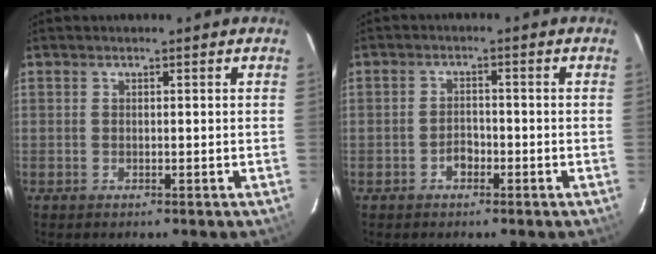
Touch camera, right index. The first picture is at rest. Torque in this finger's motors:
{"motor_torque": [0.84, 0.06, 0.05, 0.01]}